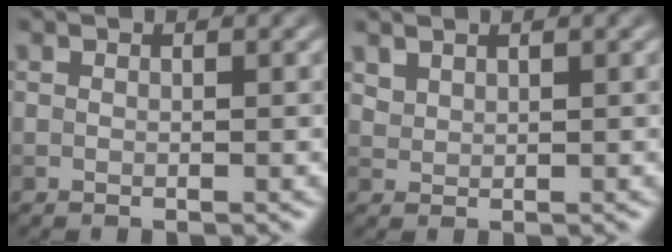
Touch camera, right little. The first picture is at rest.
{"total": 1.1, "force": [1.0, 0.4, 0.2], "torque": [-0.010, 0.000, 0.027]}